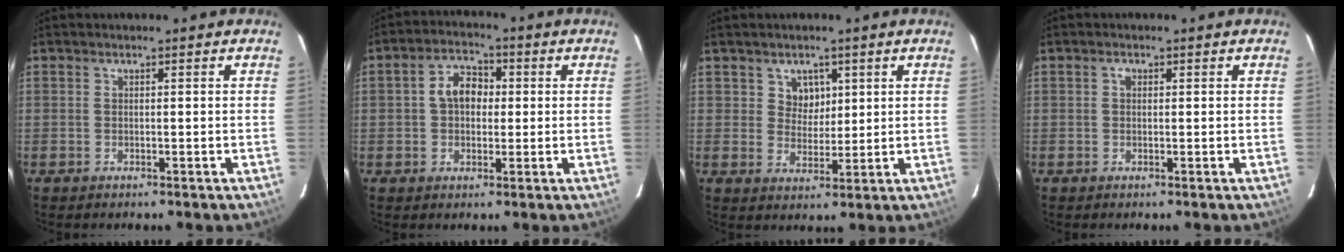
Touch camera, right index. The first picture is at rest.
{"total": 6.3, "force": [0.6, 4.6, 4.2], "torque": [-0.075, 0.022, 0.010]}
{"total": 4.4, "force": [2.0, 3.8, 1.0], "torque": [-0.011, 0.006, 0.040]}
{"total": 0.9, "force": [0.2, 0.7, 0.4], "torque": [-0.007, 0.005, 0.002]}